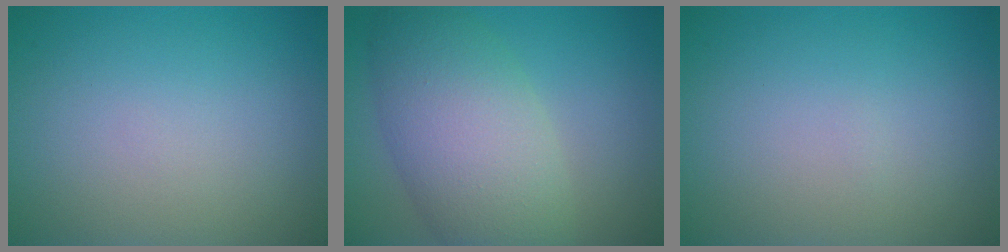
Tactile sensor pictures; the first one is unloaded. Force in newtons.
{"total": 8.1, "press": 8.1, "slide": 0.3}
{"total": 0.0}